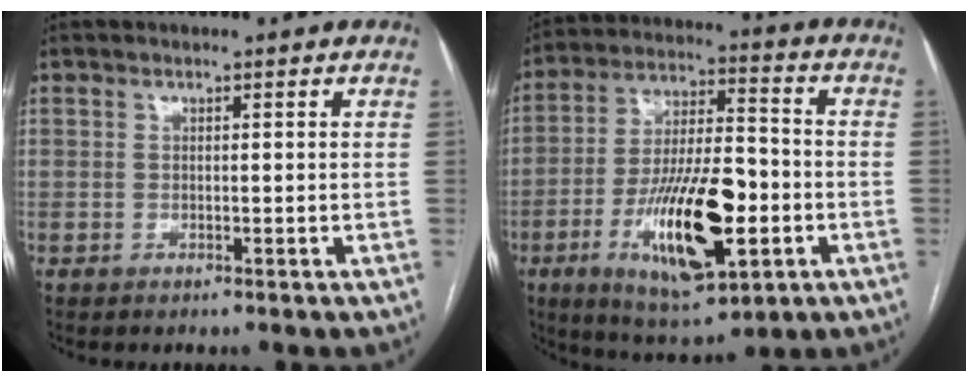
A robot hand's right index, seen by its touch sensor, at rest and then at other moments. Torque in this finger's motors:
{"motor_torque": [1.85, -0.29, 0.55, 0.21]}